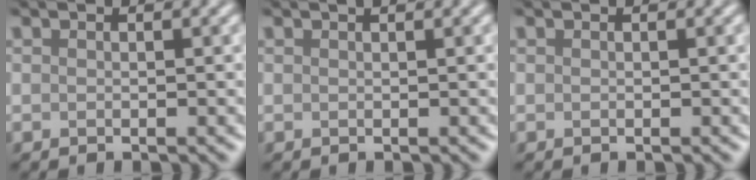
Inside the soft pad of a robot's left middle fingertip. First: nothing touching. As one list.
[{"total": 0.7, "force": [0.5, 0.2, 0.5], "torque": [-0.002, 0.004, 0.006]}, {"total": 0.0}]